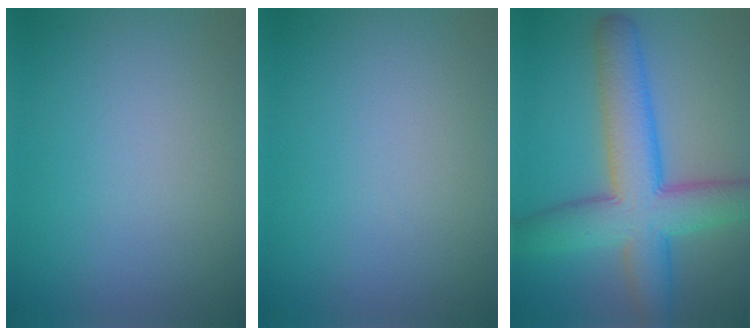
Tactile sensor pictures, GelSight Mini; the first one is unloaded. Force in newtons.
{"total": 0.0}
{"total": 9.1, "press": 9.1, "slide": 0.2}